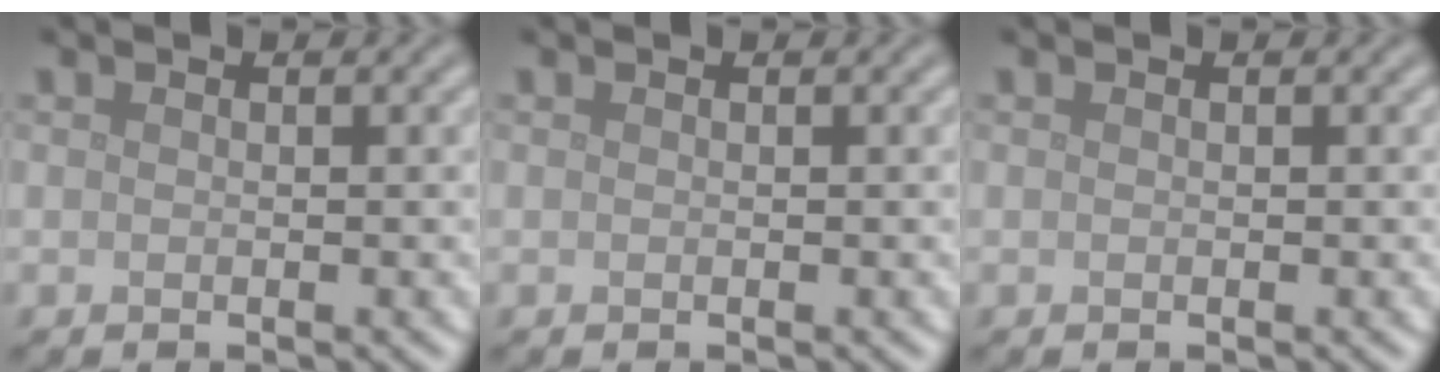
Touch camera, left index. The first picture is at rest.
{"total": 0.0}
{"total": 0.0}